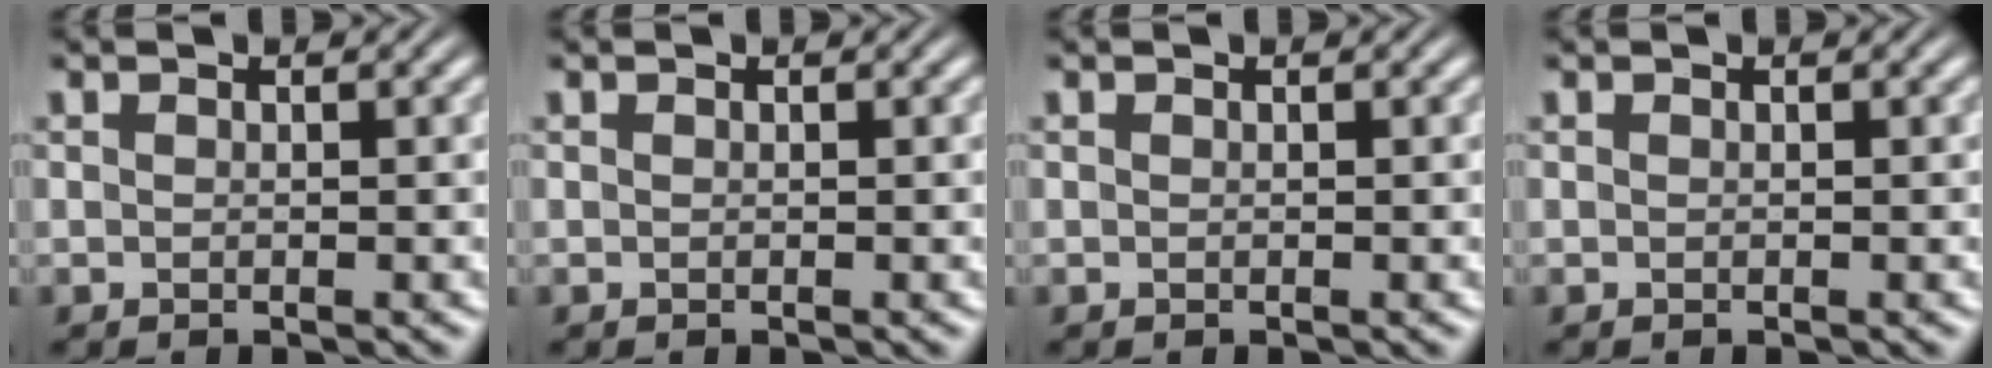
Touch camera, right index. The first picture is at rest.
{"total": 0.0}
{"total": 0.0}
{"total": 0.0}